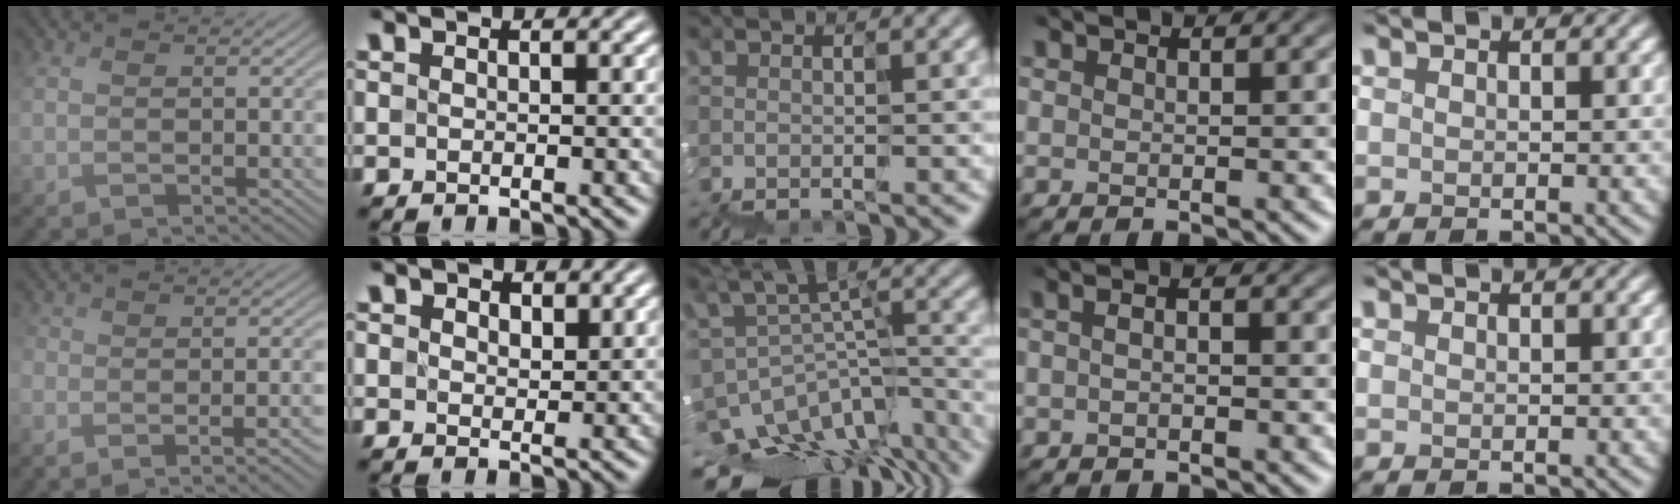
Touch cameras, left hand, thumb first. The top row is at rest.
{"thumb": {"total": 7.1, "force": [-4.2, 2.5, 5.1], "torque": [-0.059, 0.000, -0.047]}, "index": {"total": 1.7, "force": [1.1, 1.1, 0.8], "torque": [-0.012, -0.002, 0.016]}, "middle": {"total": 10.0, "force": [-7.0, 5.5, 4.5], "torque": [-0.092, 0.009, -0.076]}, "ring": {"total": 1.2, "force": [-0.6, 0.5, 1.0], "torque": [-0.016, -0.009, -0.017]}, "little": {"total": 0.6, "force": [0.6, 0.0, 0.1], "torque": [-0.001, 0.003, 0.007]}}